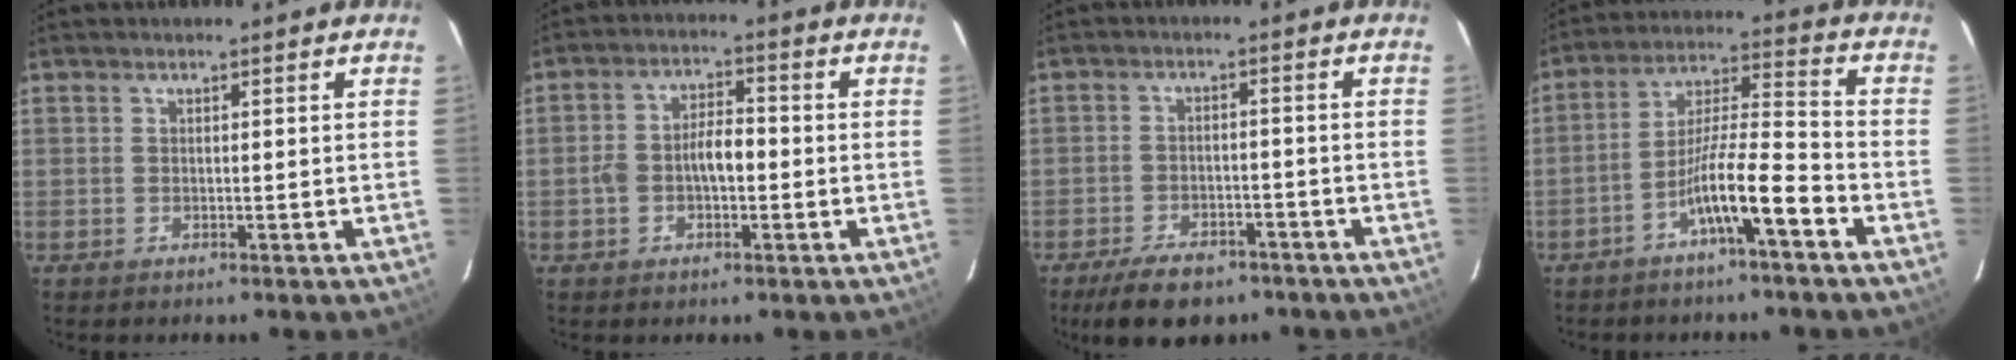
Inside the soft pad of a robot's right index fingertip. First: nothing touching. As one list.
[{"total": 5.9, "force": [-1.0, 2.8, 5.1], "torque": [-0.107, 0.021, -0.018]}, {"total": 8.8, "force": [-6.6, 4.0, 4.2], "torque": [-0.075, -0.004, -0.107]}, {"total": 10.1, "force": [-5.4, 0.3, 8.5], "torque": [-0.158, 0.014, -0.098]}]